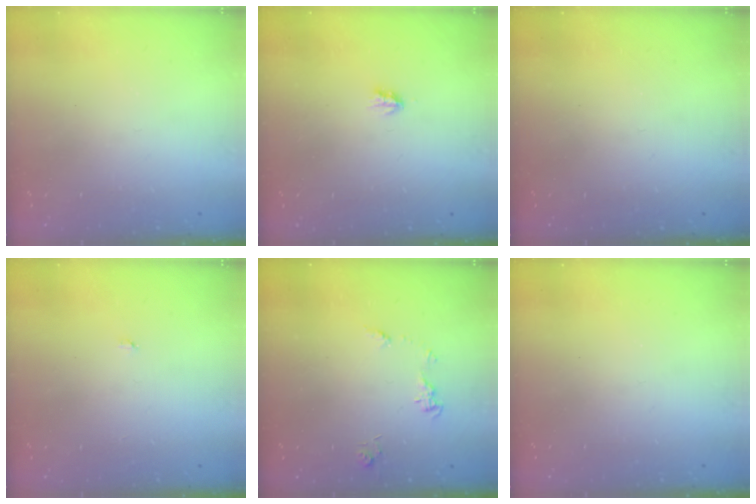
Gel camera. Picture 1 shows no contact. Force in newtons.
{"total": 1.7, "press": 1.7, "slide": 0.3}
{"total": 0.0}
{"total": 2.9, "press": 2.9, "slide": 0.3}
{"total": 5.7, "press": 5.7, "slide": 0.6}
{"total": 0.0}